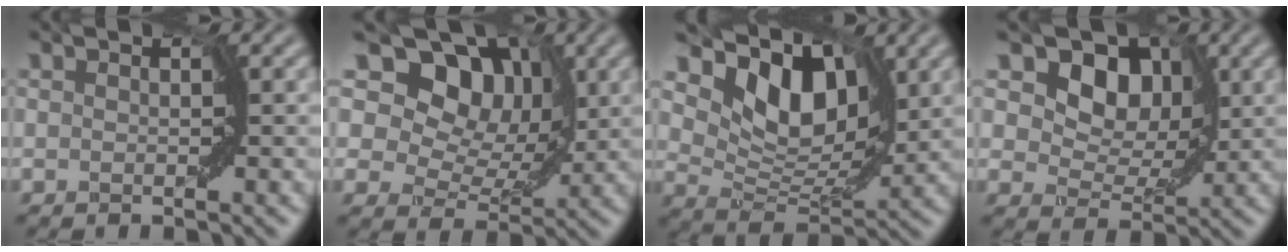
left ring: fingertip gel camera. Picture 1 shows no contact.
{"total": 14.0, "force": [7.7, 8.9, 7.5], "torque": [-0.102, 0.045, 0.114]}
{"total": 8.6, "force": [4.4, 4.9, 5.5], "torque": [-0.093, -0.009, 0.075]}
{"total": 11.0, "force": [5.6, 7.3, 6.0], "torque": [-0.083, 0.022, 0.070]}